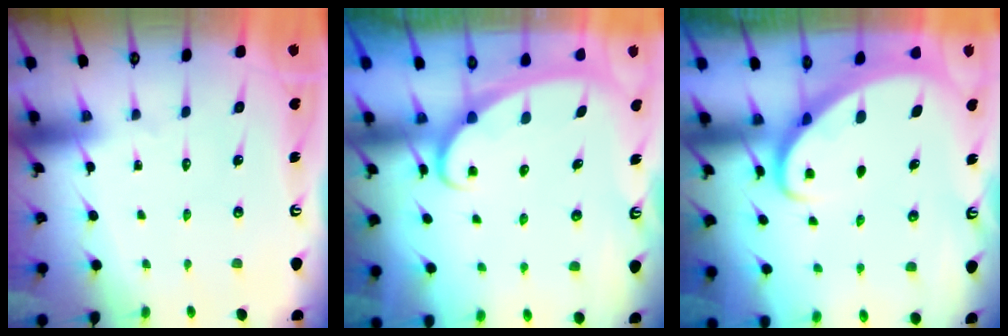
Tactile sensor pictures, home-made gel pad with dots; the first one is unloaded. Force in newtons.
{"total": 2.4, "press": 2.4, "slide": 0.4}
{"total": 2.6, "press": 2.6, "slide": 0.3}